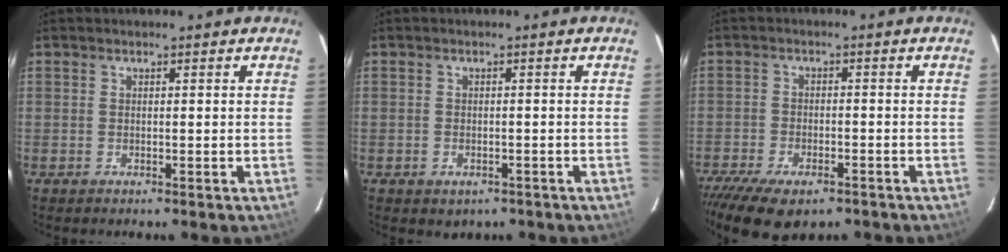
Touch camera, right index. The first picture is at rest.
{"total": 2.7, "force": [-1.3, 2.2, 1.0], "torque": [-0.024, -0.002, -0.008]}
{"total": 13.3, "force": [-9.7, 5.6, 7.1], "torque": [-0.165, -0.038, -0.155]}